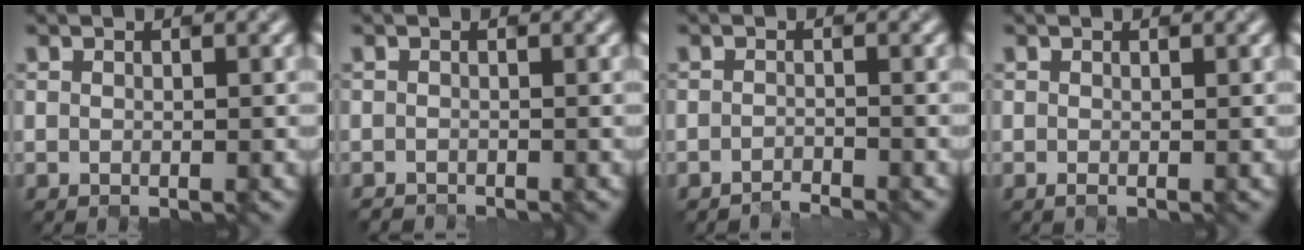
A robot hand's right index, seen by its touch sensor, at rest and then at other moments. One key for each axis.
{"total": 0.5, "fx": -0.4, "fy": 0.0, "fz": -0.3, "tx": 0.010, "ty": -0.002, "tz": -0.011}
{"total": 1.3, "fx": -1.2, "fy": -0.2, "fz": -0.3, "tx": 0.007, "ty": -0.008, "tz": -0.031}
{"total": 0.0}